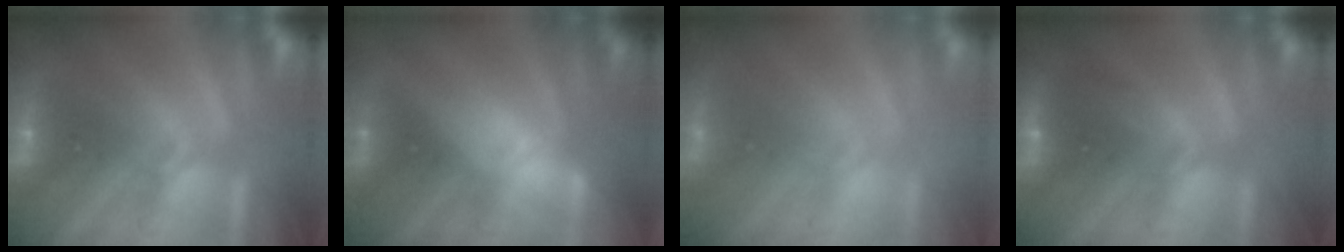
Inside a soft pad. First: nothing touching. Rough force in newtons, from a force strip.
{"total": 2.8}
{"total": 6.6}
{"total": 2.8}